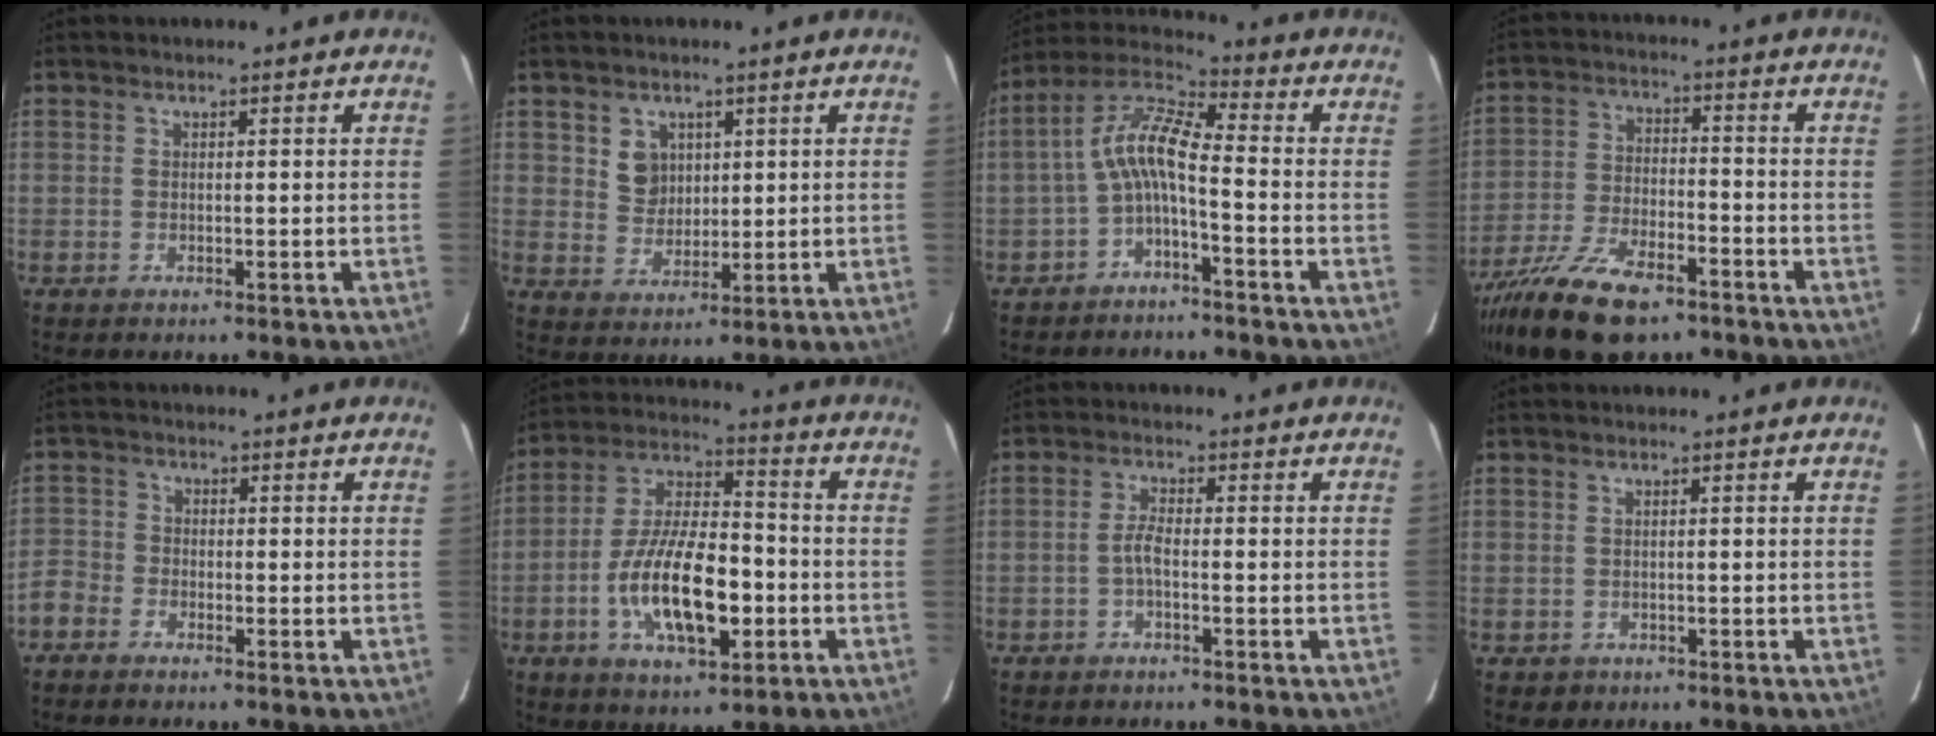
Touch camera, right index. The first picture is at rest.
{"total": 5.3, "force": [2.1, 4.6, 1.8], "torque": [-0.030, 0.008, 0.049]}
{"total": 8.0, "force": [-2.5, 1.9, 7.3], "torque": [-0.173, 0.022, -0.053]}
{"total": 16.5, "force": [-11.6, 6.9, 9.6], "torque": [-0.210, -0.034, -0.209]}
{"total": 5.0, "force": [-3.1, 3.8, 1.1], "torque": [-0.039, 0.010, -0.075]}
{"total": 16.2, "force": [-4.9, 6.3, 14.1], "torque": [-0.275, -0.001, -0.085]}
{"total": 2.2, "force": [-1.0, 0.4, 1.9], "torque": [-0.043, 0.006, -0.022]}
{"total": 1.8, "force": [-0.4, 1.7, 0.2], "torque": [-0.001, 0.000, 0.000]}